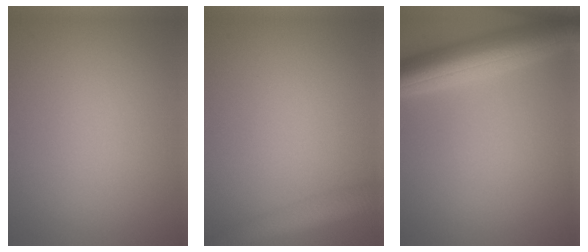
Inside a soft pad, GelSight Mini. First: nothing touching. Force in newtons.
{"total": 4.0, "press": 4.0, "slide": 0.2}
{"total": 7.5, "press": 7.5, "slide": 0.3}